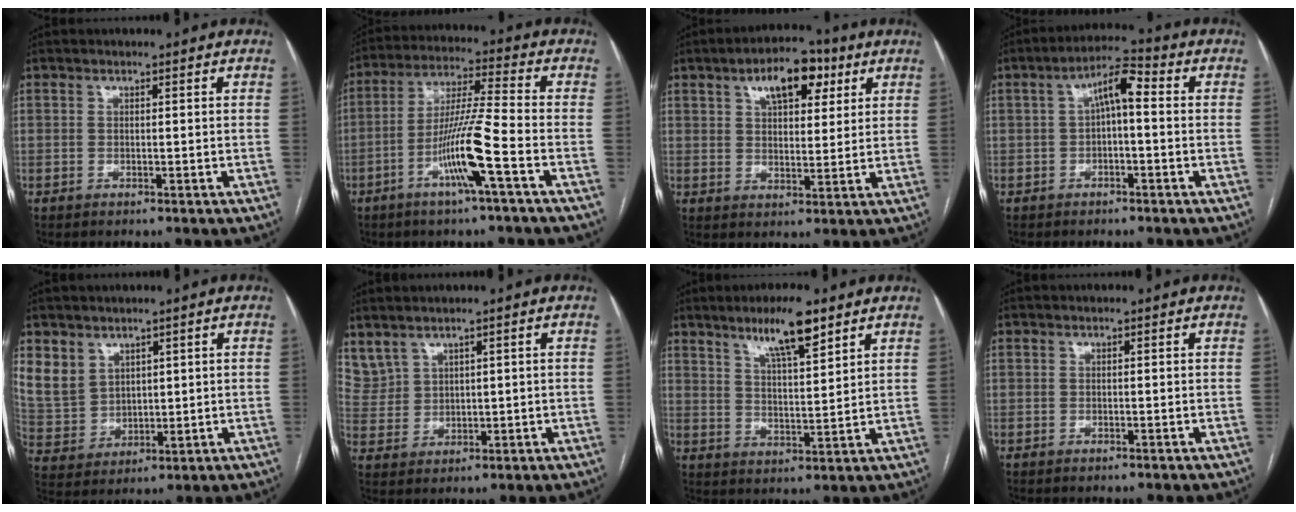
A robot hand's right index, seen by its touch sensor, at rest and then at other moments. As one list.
[{"total": 10.8, "force": [-4.5, -0.7, 9.8], "torque": [-0.192, 0.000, -0.087]}, {"total": 9.2, "force": [4.7, 4.3, 6.7], "torque": [-0.105, 0.015, 0.074]}, {"total": 5.8, "force": [0.6, 1.7, 5.5], "torque": [-0.096, 0.029, 0.007]}, {"total": 7.3, "force": [4.4, 5.5, 2.0], "torque": [-0.049, 0.008, 0.109]}, {"total": 5.9, "force": [4.4, 3.5, 1.8], "torque": [-0.057, 0.014, 0.110]}, {"total": 8.9, "force": [6.2, 1.2, 6.3], "torque": [-0.112, -0.002, 0.107]}, {"total": 0.0}]